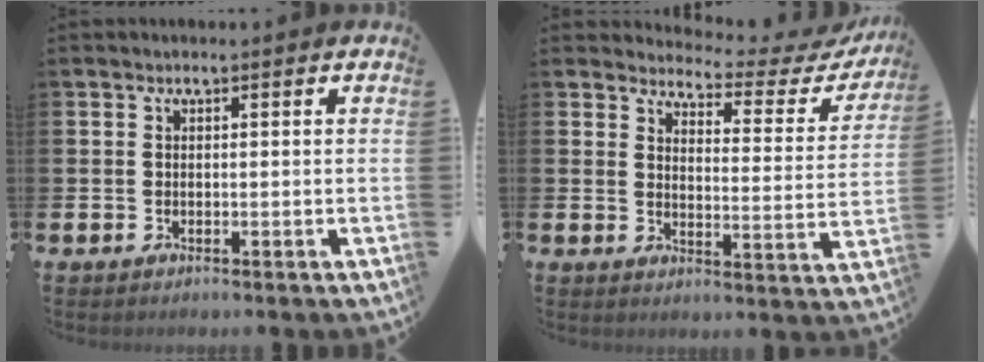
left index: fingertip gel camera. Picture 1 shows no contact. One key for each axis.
{"total": 3.4, "fx": 3.1, "fy": 1.0, "fz": 0.7, "tx": -0.020, "ty": -0.037, "tz": 0.041}